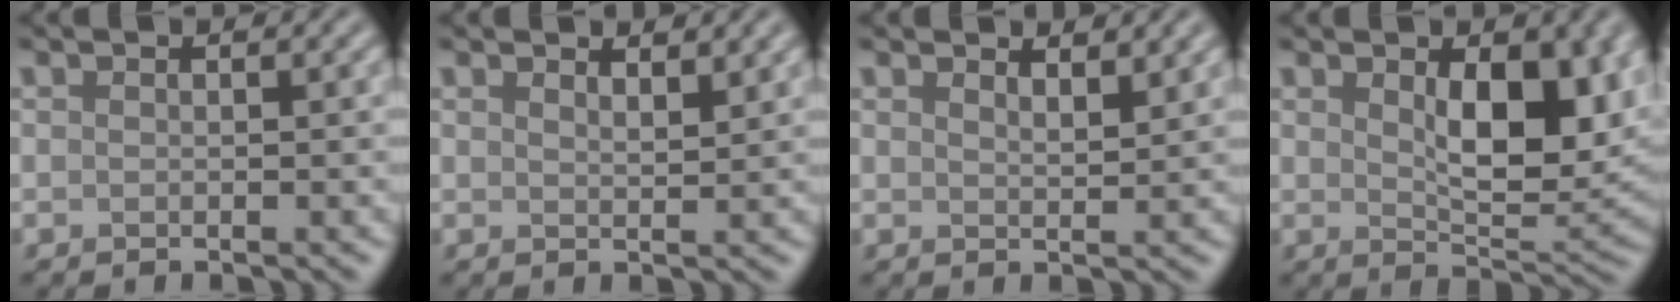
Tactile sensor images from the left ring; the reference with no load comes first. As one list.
[{"total": 2.0, "force": [1.8, 0.4, 0.8], "torque": [-0.008, 0.001, 0.028]}, {"total": 2.3, "force": [2.1, 0.5, 1.0], "torque": [-0.008, 0.001, 0.034]}, {"total": 7.2, "force": [1.8, 3.2, 6.2], "torque": [-0.097, -0.008, 0.037]}]